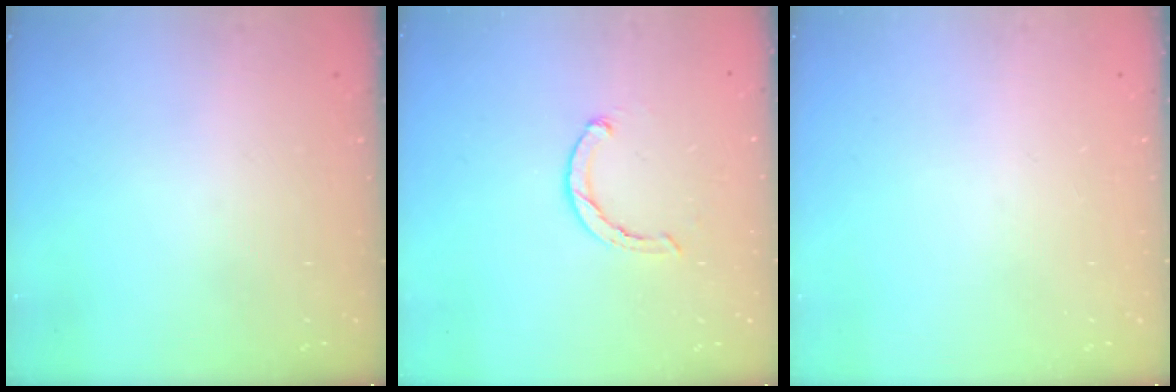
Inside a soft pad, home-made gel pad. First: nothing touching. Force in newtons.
{"total": 1.5, "press": 1.5, "slide": 0.3}
{"total": 0.0}